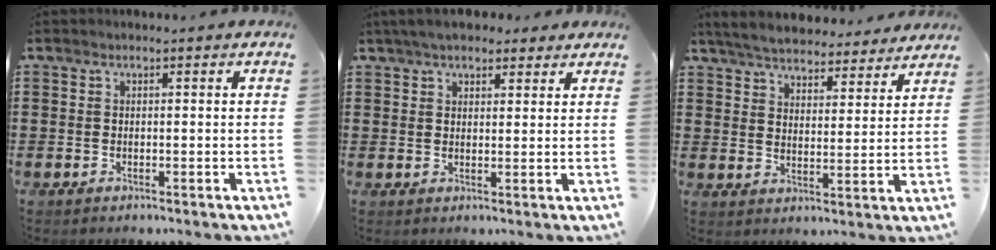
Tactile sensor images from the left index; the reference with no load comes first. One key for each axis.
{"total": 4.4, "fx": 3.7, "fy": 1.6, "fz": 1.7, "tx": -0.044, "ty": 0.003, "tz": 0.070}
{"total": 5.7, "fx": 5.6, "fy": 0.5, "fz": 0.9, "tx": -0.044, "ty": -0.031, "tz": 0.099}